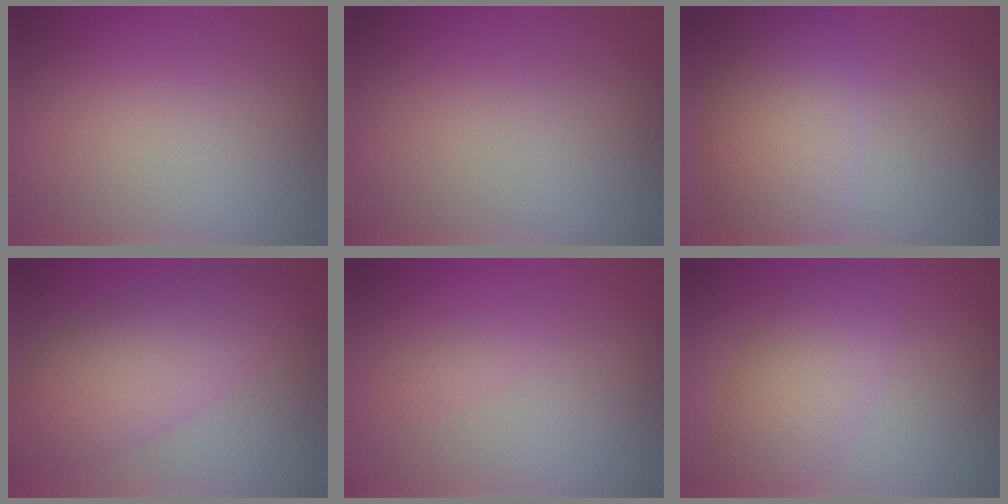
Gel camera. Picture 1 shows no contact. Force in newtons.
{"total": 0.0}
{"total": 8.6, "press": 8.6, "slide": 0.4}
{"total": 7.5, "press": 7.5, "slide": 0.3}
{"total": 0.7, "press": 0.7, "slide": 0.0}
{"total": 5.4, "press": 5.4, "slide": 0.2}